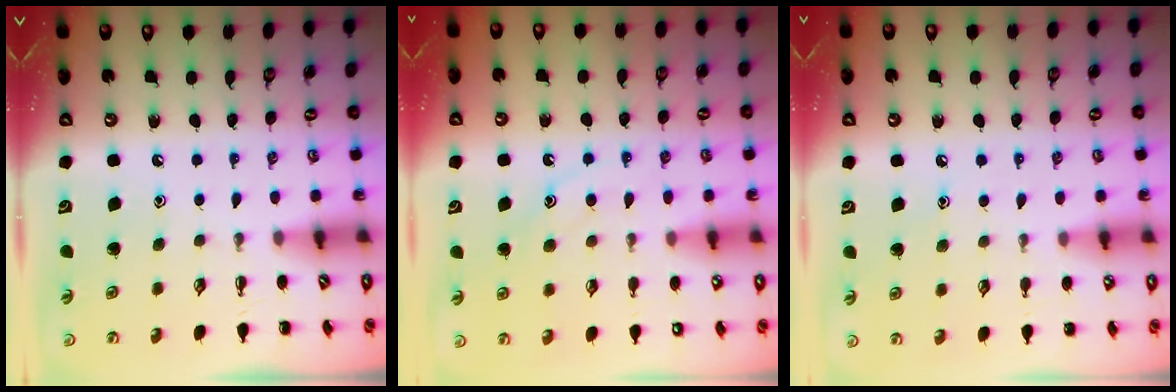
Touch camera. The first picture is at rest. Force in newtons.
{"total": 11.8, "press": 11.7, "slide": 1.4}
{"total": 5.0, "press": 4.8, "slide": 1.4}